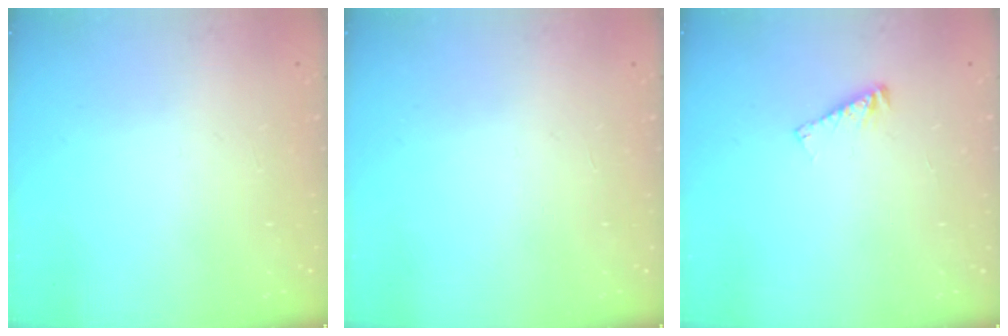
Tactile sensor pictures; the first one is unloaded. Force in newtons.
{"total": 0.0}
{"total": 3.8, "press": 3.8, "slide": 0.3}